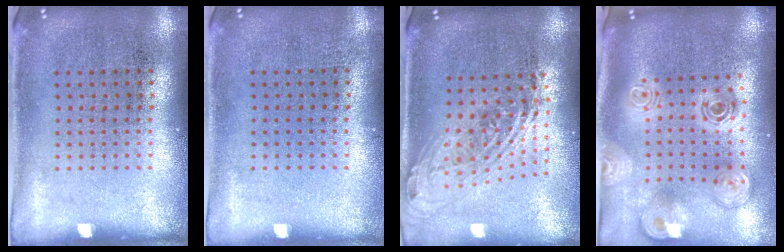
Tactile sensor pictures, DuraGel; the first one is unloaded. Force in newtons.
{"total": 0.0}
{"total": 2.1, "press": 1.6, "slide": 1.4}
{"total": 2.8, "press": 1.9, "slide": 2.0}